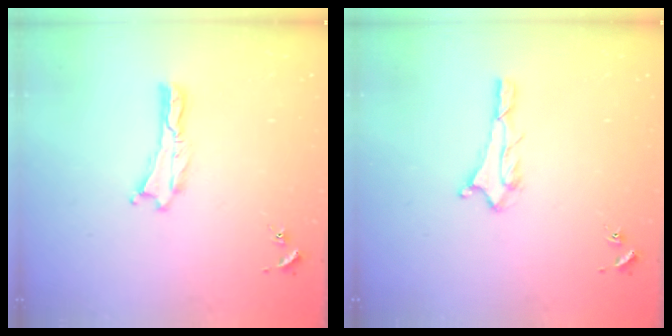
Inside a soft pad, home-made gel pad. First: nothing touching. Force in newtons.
{"total": 1.6, "press": 1.6, "slide": 0.1}